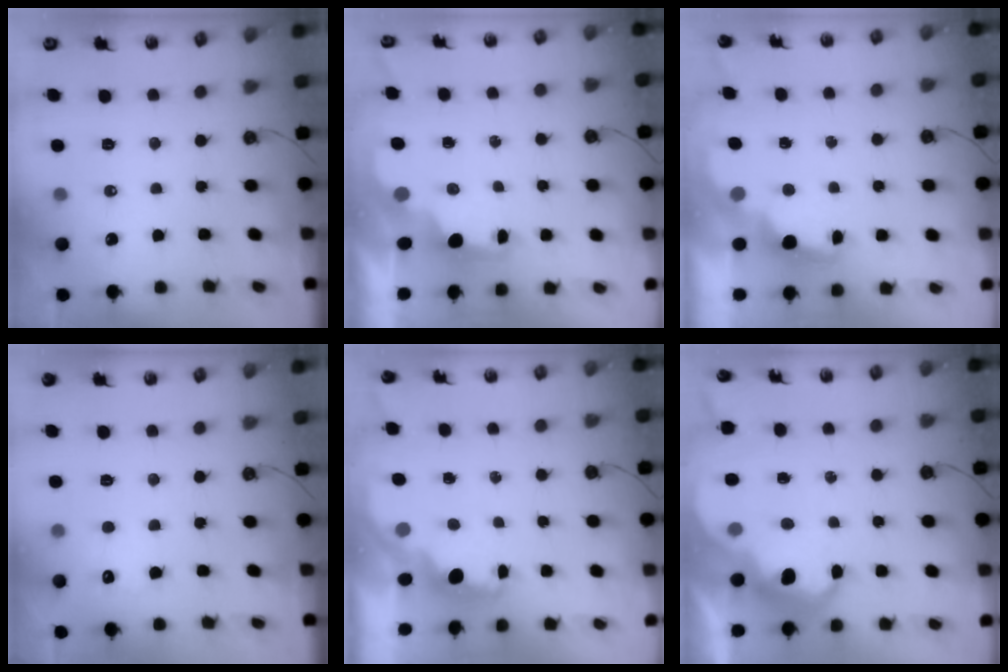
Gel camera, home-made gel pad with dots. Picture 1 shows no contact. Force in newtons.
{"total": 2.1, "press": 2.0, "slide": 0.8}
{"total": 2.8, "press": 2.6, "slide": 0.8}
{"total": 3.7, "press": 3.5, "slide": 1.2}
{"total": 2.1, "press": 1.9, "slide": 0.8}
{"total": 10.7, "press": 10.6, "slide": 1.2}